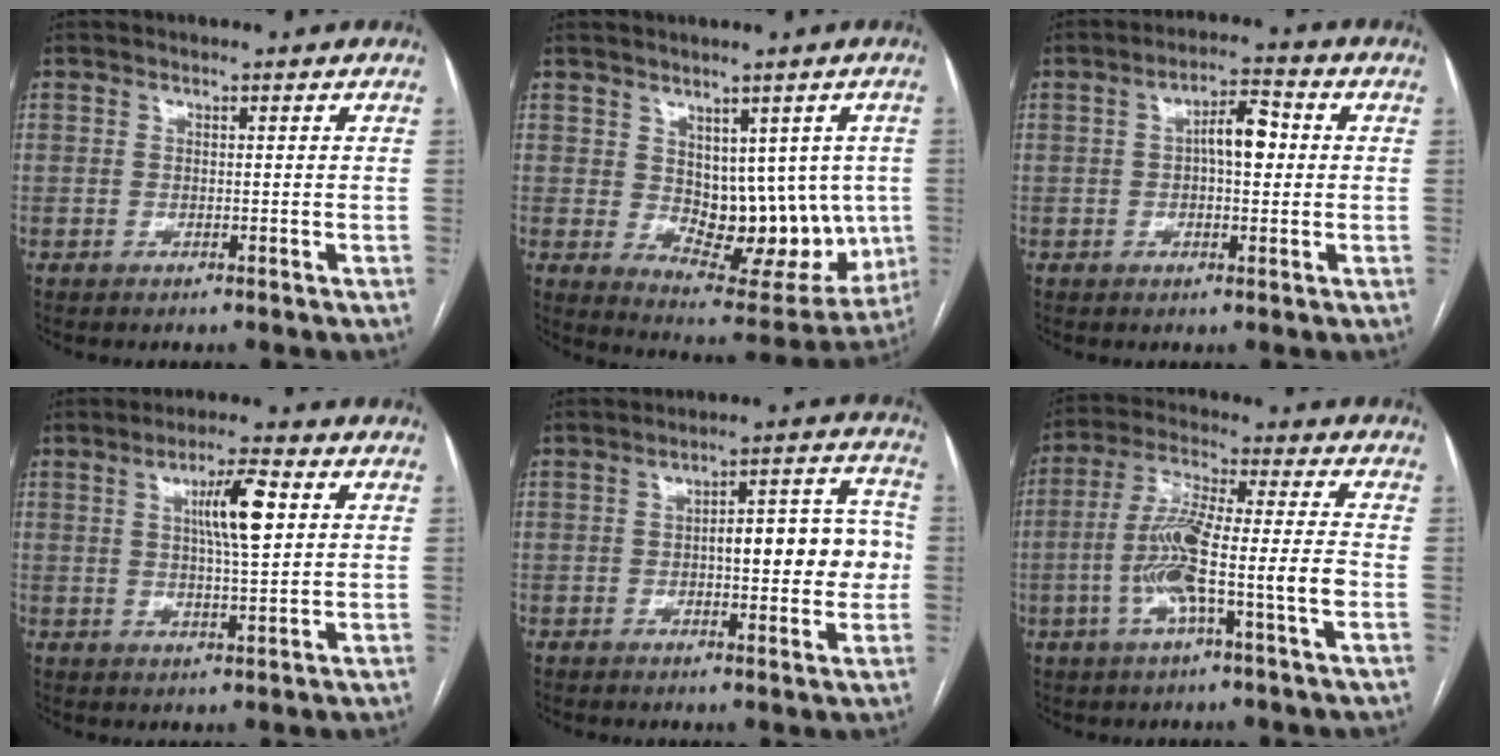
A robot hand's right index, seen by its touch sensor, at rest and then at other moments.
{"total": 13.1, "force": [0.6, 7.6, 10.7], "torque": [-0.121, 0.002, 0.035]}
{"total": 5.9, "force": [0.6, 2.1, 5.4], "torque": [-0.090, 0.017, 0.006]}
{"total": 7.5, "force": [2.0, 0.9, 7.1], "torque": [-0.123, 0.007, 0.035]}
{"total": 10.7, "force": [-0.4, 3.4, 10.1], "torque": [-0.129, 0.036, -0.002]}
{"total": 12.0, "force": [-3.1, 0.3, 11.6], "torque": [-0.225, 0.009, -0.061]}